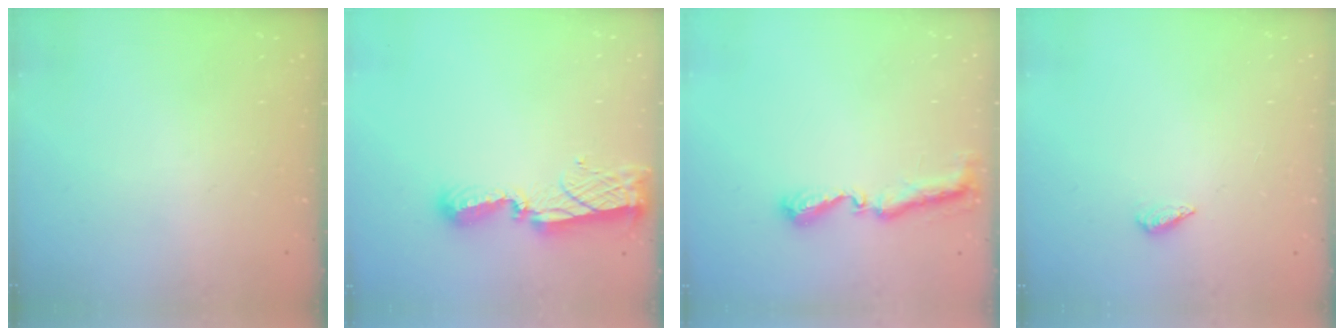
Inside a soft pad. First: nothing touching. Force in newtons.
{"total": 8.4, "press": 8.4, "slide": 0.8}
{"total": 8.1, "press": 8.1, "slide": 0.5}
{"total": 2.3, "press": 2.2, "slide": 0.8}